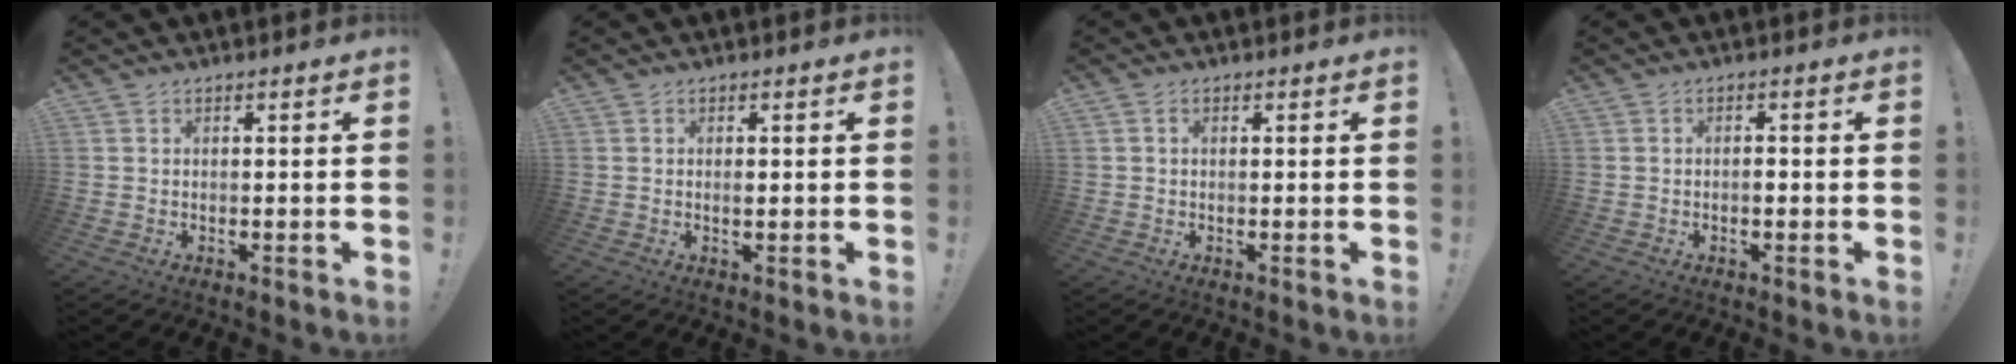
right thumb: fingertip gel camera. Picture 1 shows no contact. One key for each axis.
{"total": 0.8, "fx": -0.2, "fy": 0.4, "fz": 0.7, "tx": -0.011, "ty": 0.000, "tz": -0.005}
{"total": 0.7, "fx": 0.1, "fy": 0.6, "fz": 0.4, "tx": -0.009, "ty": 0.003, "tz": 0.001}
{"total": 1.5, "fx": -0.9, "fy": 0.7, "fz": 1.0, "tx": -0.014, "ty": 0.003, "tz": -0.016}